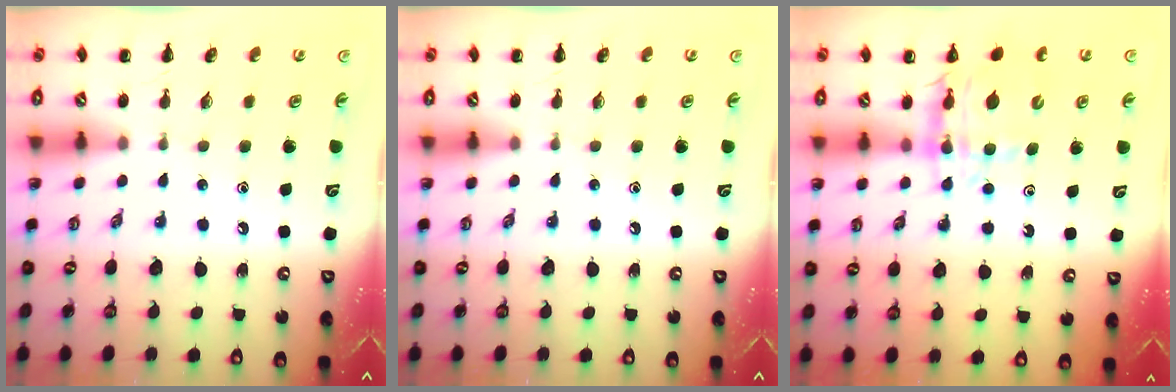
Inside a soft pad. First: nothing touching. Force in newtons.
{"total": 0.0}
{"total": 10.7, "press": 10.0, "slide": 3.9}